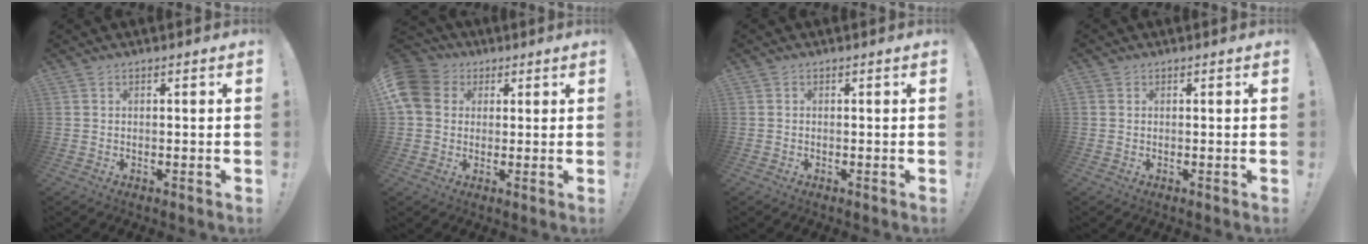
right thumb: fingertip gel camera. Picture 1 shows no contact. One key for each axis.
{"total": 11.0, "fx": 2.4, "fy": 9.4, "fz": 5.3, "tx": -0.085, "ty": 0.002, "tz": 0.049}
{"total": 0.8, "fx": -0.2, "fy": 0.8, "fz": 0.0, "tx": -0.001, "ty": 0.002, "tz": -0.003}
{"total": 0.7, "fx": 0.2, "fy": 0.6, "fz": 0.3, "tx": -0.010, "ty": 0.004, "tz": 0.006}